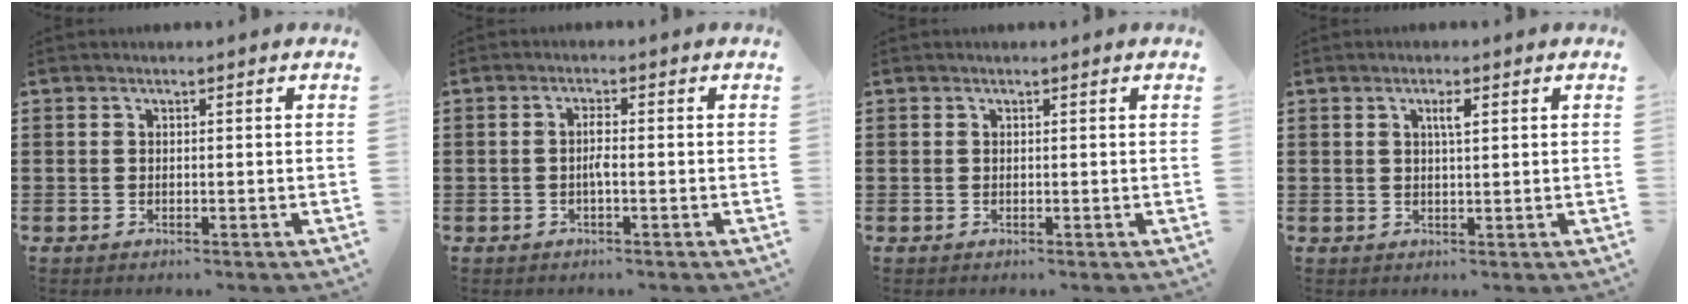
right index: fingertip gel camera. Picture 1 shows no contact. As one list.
[{"total": 2.3, "force": [-0.7, 0.2, 2.2], "torque": [-0.049, -0.003, -0.015]}, {"total": 0.0}, {"total": 2.1, "force": [0.8, 0.5, 1.9], "torque": [-0.031, 0.001, 0.010]}]